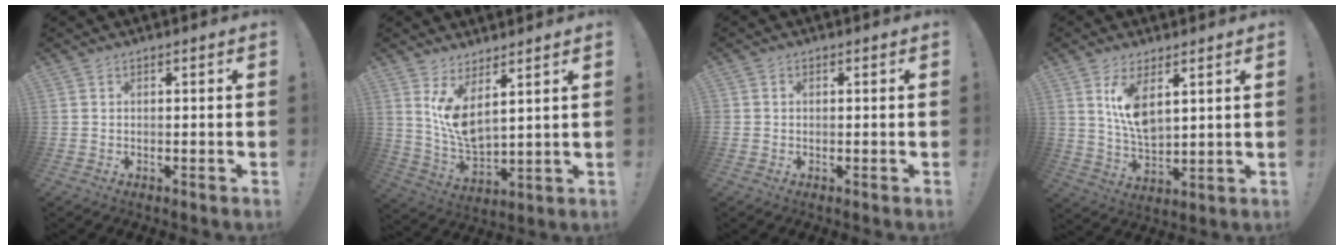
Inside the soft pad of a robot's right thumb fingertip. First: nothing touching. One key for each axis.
{"total": 9.8, "fx": 5.8, "fy": 3.4, "fz": 7.1, "tx": -0.122, "ty": -0.048, "tz": 0.109}
{"total": 0.6, "fx": -0.1, "fy": 0.6, "fz": 0.1, "tx": -0.007, "ty": 0.005, "tz": 0.000}
{"total": 9.8, "fx": 5.0, "fy": 4.4, "fz": 7.2, "tx": -0.130, "ty": -0.025, "tz": 0.090}